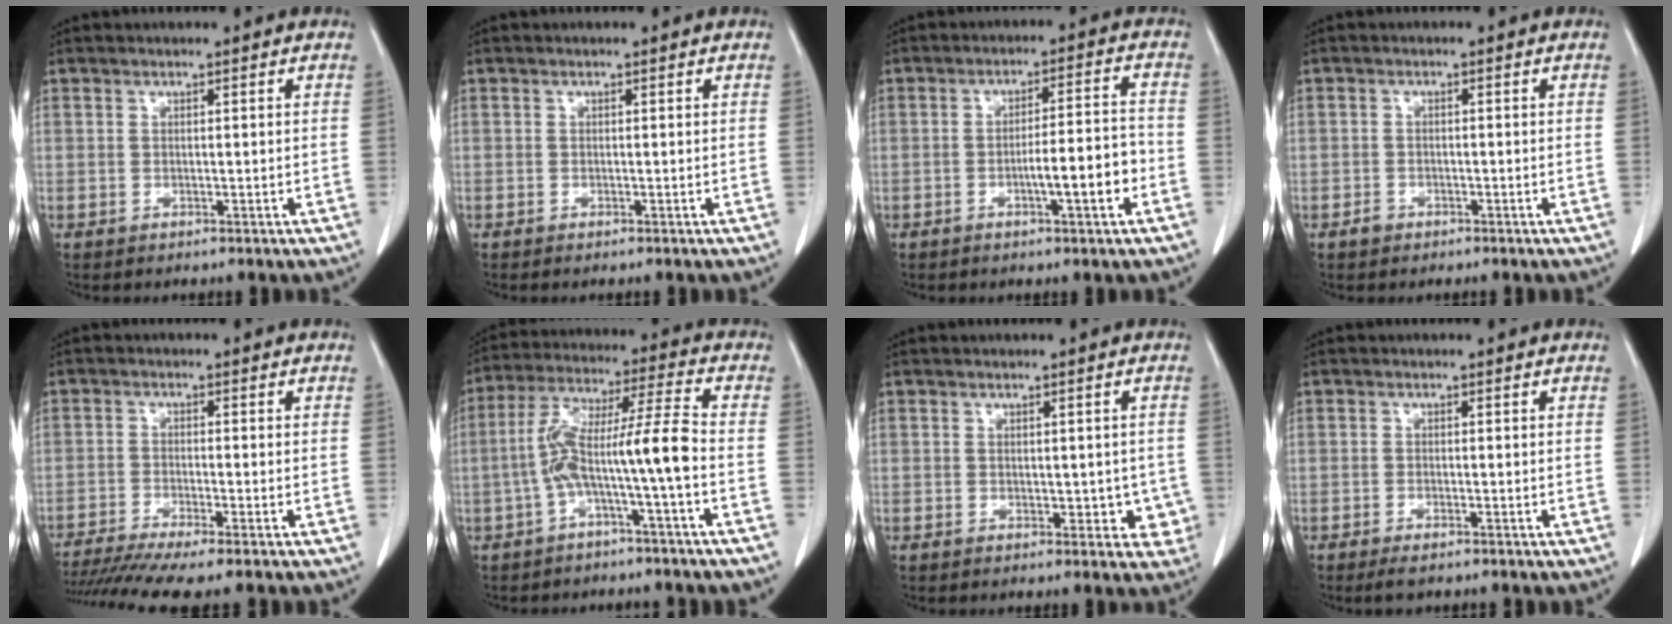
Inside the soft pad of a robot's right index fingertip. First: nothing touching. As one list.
[{"total": 0.0}, {"total": 7.2, "force": [-2.5, 0.6, 6.7], "torque": [-0.103, 0.011, -0.037]}, {"total": 1.5, "force": [-0.9, 1.1, 0.1], "torque": [-0.003, 0.004, -0.018]}, {"total": 10.8, "force": [-8.8, -0.3, 6.2], "torque": [-0.092, -0.016, -0.140]}, {"total": 10.2, "force": [-2.9, -0.4, 9.8], "torque": [-0.187, 0.035, -0.054]}, {"total": 3.9, "force": [-0.3, 2.7, 2.8], "torque": [-0.011, 0.006, 0.003]}, {"total": 2.0, "force": [-1.6, 0.3, 1.3], "torque": [-0.022, -0.005, -0.024]}]